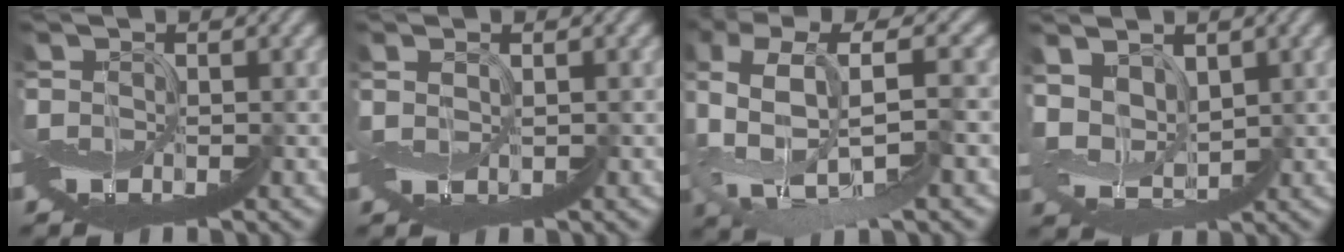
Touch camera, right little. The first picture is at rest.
{"total": 2.2, "force": [2.1, -0.3, 0.3], "torque": [-0.015, -0.006, 0.047]}
{"total": 6.9, "force": [1.3, 3.4, 5.9], "torque": [-0.174, 0.007, 0.029]}
{"total": 4.1, "force": [3.9, 1.0, 0.5], "torque": [-0.031, 0.003, 0.069]}